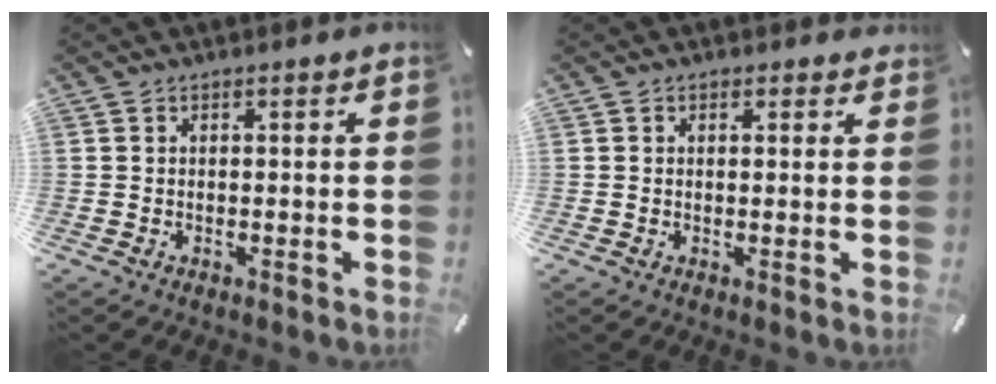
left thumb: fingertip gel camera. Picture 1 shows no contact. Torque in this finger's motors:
{"motor_torque": [-0.21, -0.67, -0.17, 0.09, -0.05]}